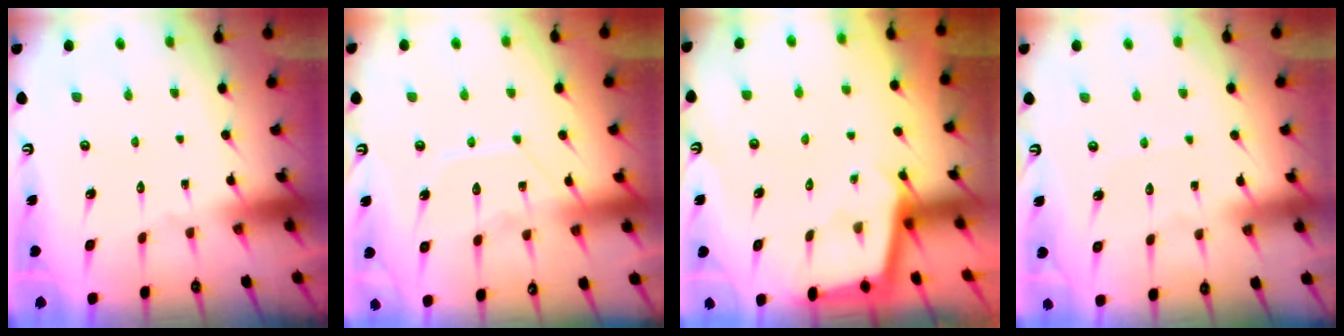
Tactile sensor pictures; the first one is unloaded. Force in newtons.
{"total": 9.1, "press": 9.1, "slide": 0.8}
{"total": 2.2, "press": 2.2, "slide": 0.2}
{"total": 3.5, "press": 3.5, "slide": 0.4}